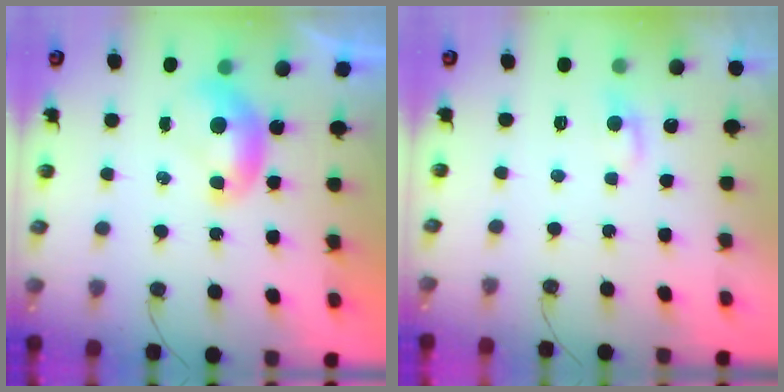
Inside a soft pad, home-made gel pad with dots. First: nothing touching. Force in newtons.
{"total": 0.0}